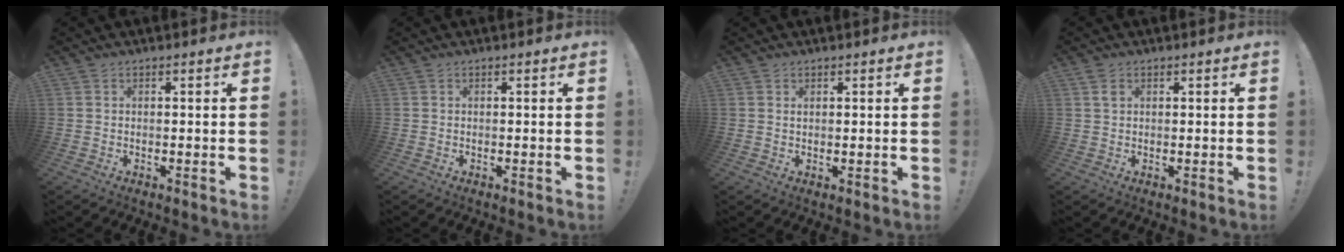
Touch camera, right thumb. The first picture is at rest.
{"total": 0.0}
{"total": 0.8, "force": [0.5, 0.4, 0.4], "torque": [-0.009, 0.001, 0.010]}
{"total": 1.8, "force": [0.9, 1.1, 1.1], "torque": [-0.014, -0.002, 0.014]}